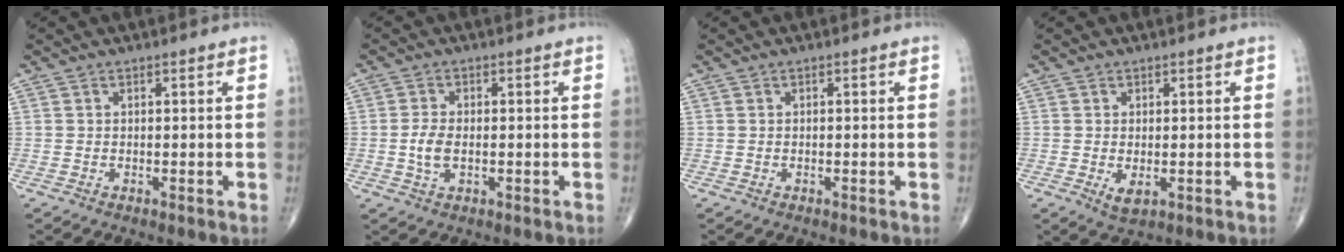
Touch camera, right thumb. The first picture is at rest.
{"total": 3.9, "force": [-0.5, 2.1, 3.3], "torque": [-0.067, -0.001, -0.011]}
{"total": 0.0}
{"total": 2.5, "force": [-0.4, 1.3, 2.1], "torque": [-0.031, -0.007, 0.000]}